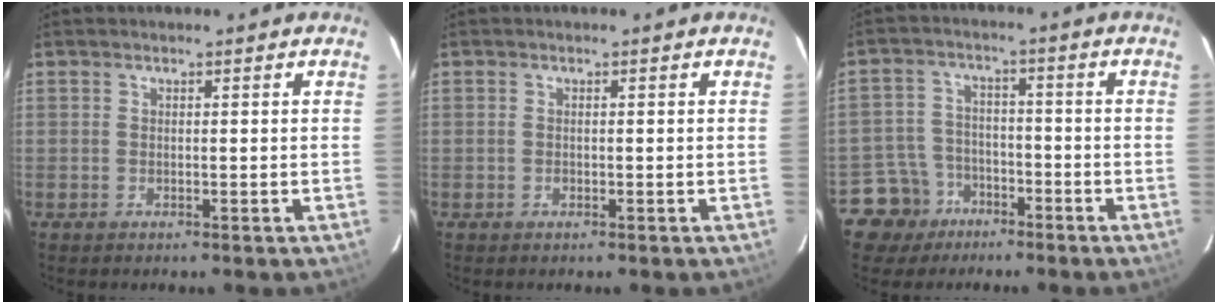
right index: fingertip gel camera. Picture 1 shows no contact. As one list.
[{"total": 0.6, "force": [-0.2, 0.4, 0.3], "torque": [-0.005, 0.001, -0.003]}, {"total": 7.8, "force": [-4.9, 6.1, 0.3], "torque": [-0.028, 0.031, -0.078]}]